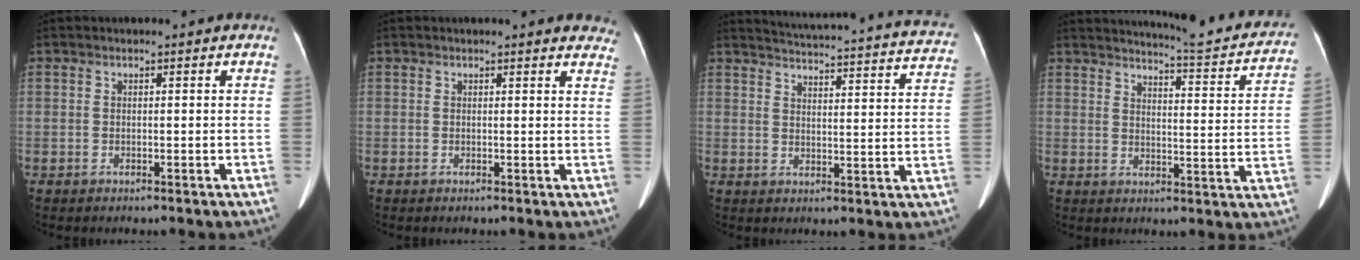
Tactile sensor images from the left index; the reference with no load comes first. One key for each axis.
{"total": 7.7, "fx": 7.3, "fy": 2.0, "fz": 1.5, "tx": 0.012, "ty": -0.018, "tz": 0.046}
{"total": 25.0, "fx": 23.6, "fy": 2.6, "fz": 7.9, "tx": -0.119, "ty": -0.057, "tz": 0.272}
{"total": 16.6, "fx": 15.6, "fy": 1.3, "fz": 5.5, "tx": -0.070, "ty": -0.052, "tz": 0.177}